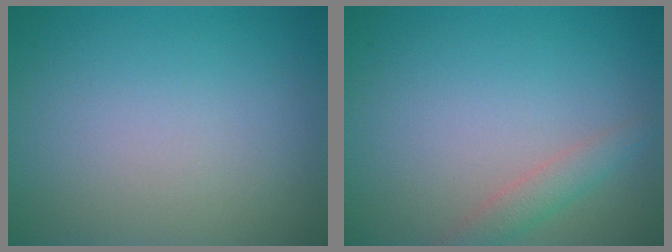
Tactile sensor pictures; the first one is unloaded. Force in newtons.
{"total": 1.9, "press": 1.9, "slide": 0.0}